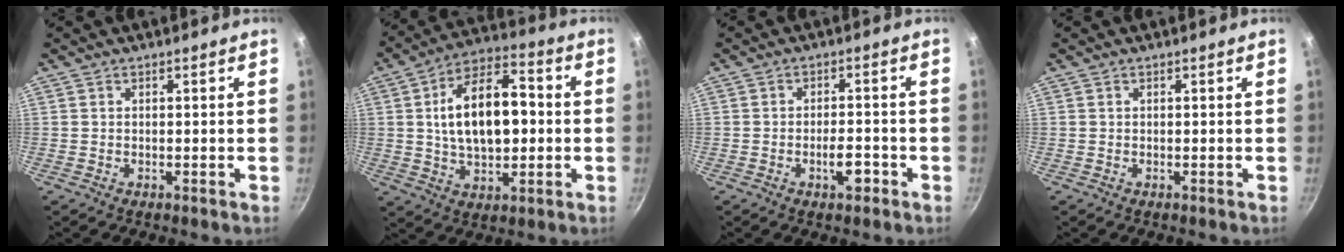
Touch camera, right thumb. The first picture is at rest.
{"total": 16.8, "force": [1.1, 9.3, 13.9], "torque": [-0.211, 0.021, 0.014]}
{"total": 4.1, "force": [-1.8, 1.7, 3.3], "torque": [-0.044, 0.013, -0.027]}
{"total": 0.0}